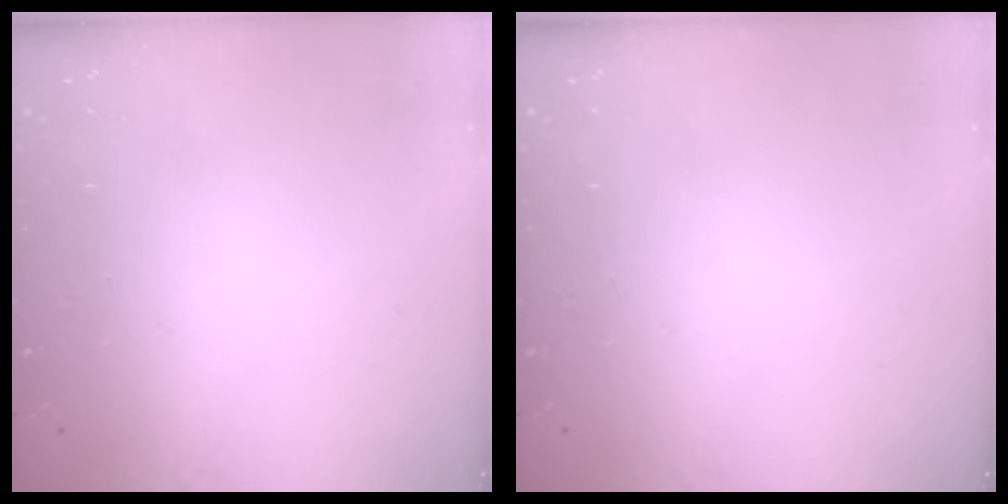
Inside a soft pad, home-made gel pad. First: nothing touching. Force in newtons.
{"total": 0.0}